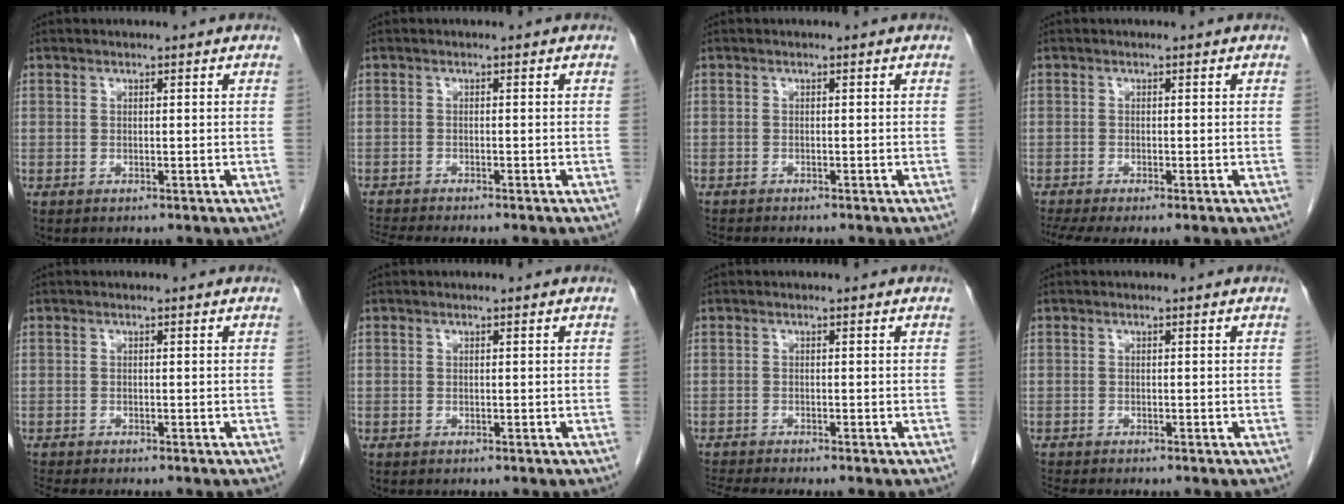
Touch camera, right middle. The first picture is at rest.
{"total": 4.3, "force": [-4.0, -0.8, 1.3], "torque": [-0.025, -0.013, -0.066]}
{"total": 3.0, "force": [-2.8, 0.3, 1.1], "torque": [-0.019, -0.007, -0.041]}
{"total": 5.2, "force": [-4.1, 0.5, 3.2], "torque": [-0.058, -0.009, -0.070]}
{"total": 3.0, "force": [-2.8, -0.1, 1.1], "torque": [-0.018, -0.010, -0.046]}
{"total": 0.0}
{"total": 4.1, "force": [-3.8, -1.0, 1.3], "torque": [-0.026, -0.014, -0.065]}
{"total": 3.0, "force": [-2.8, -0.1, 1.0], "torque": [-0.018, -0.010, -0.046]}